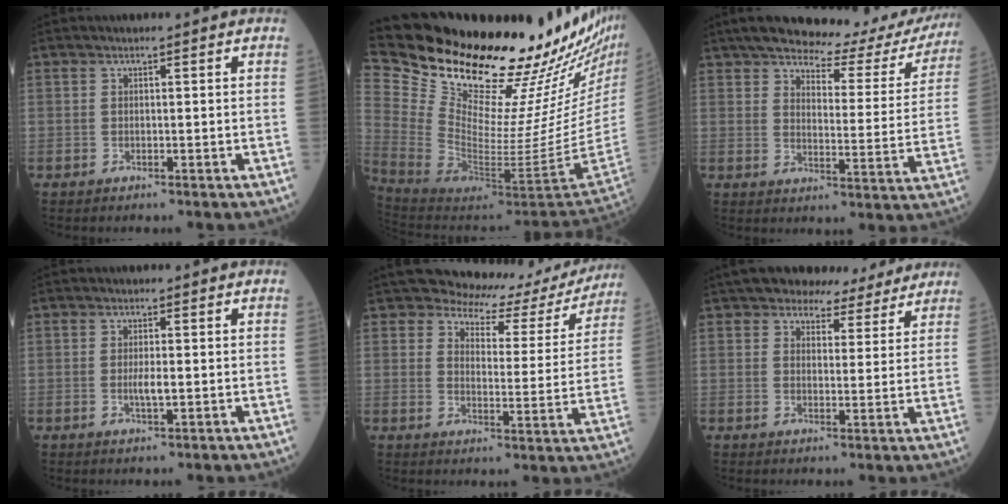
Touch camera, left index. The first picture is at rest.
{"total": 30.0, "force": [25.2, 2.1, 16.1], "torque": [-0.267, -0.098, 0.378]}
{"total": 18.2, "force": [16.4, 4.5, 6.5], "torque": [-0.071, -0.020, 0.193]}
{"total": 2.3, "force": [-0.3, 0.5, 2.2], "torque": [-0.044, -0.002, -0.005]}
{"total": 12.1, "force": [11.4, 3.9, 1.2], "torque": [-0.004, -0.023, 0.123]}
{"total": 9.8, "force": [8.7, 3.7, 2.6], "torque": [-0.019, 0.014, 0.101]}